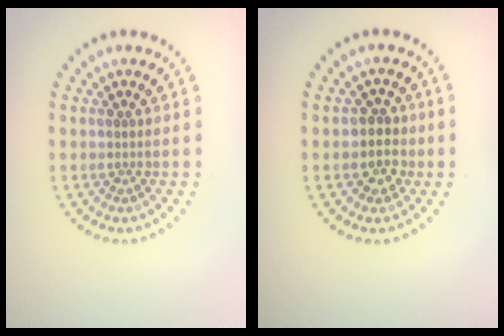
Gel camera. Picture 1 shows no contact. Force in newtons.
{"total": 2.7, "press": 2.5, "slide": 1.0}